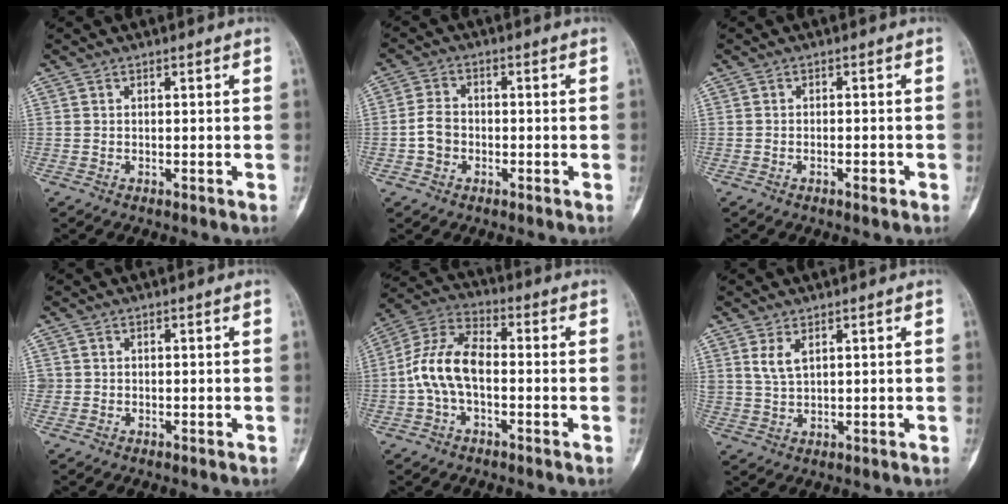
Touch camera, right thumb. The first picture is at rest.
{"total": 4.5, "force": [-1.2, 3.6, 2.4], "torque": [-0.037, 0.017, -0.028]}
{"total": 1.5, "force": [-0.9, 0.5, 1.1], "torque": [-0.016, 0.005, -0.013]}
{"total": 0.7, "force": [0.0, 0.7, 0.0], "torque": [0.006, 0.005, -0.001]}
{"total": 11.0, "force": [-1.3, 6.1, 9.0], "torque": [-0.179, 0.037, -0.034]}
{"total": 3.5, "force": [1.8, 1.5, 2.5], "torque": [-0.051, -0.008, 0.043]}